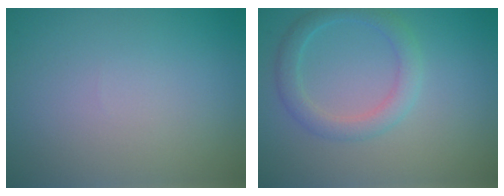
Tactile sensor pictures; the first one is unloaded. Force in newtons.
{"total": 2.7, "press": 2.7, "slide": 0.1}